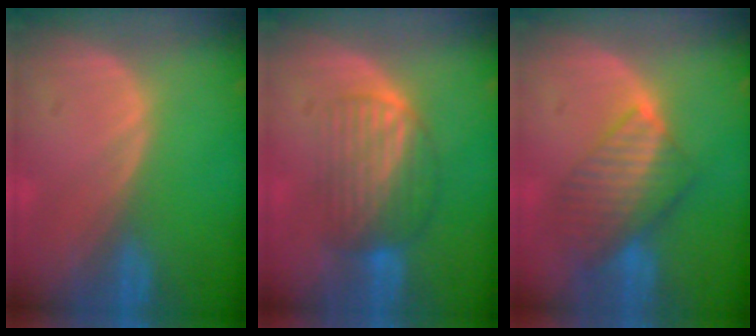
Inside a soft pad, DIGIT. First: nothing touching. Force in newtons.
{"total": 6.7, "press": 6.4, "slide": 1.8}
{"total": 8.1, "press": 7.1, "slide": 3.9}